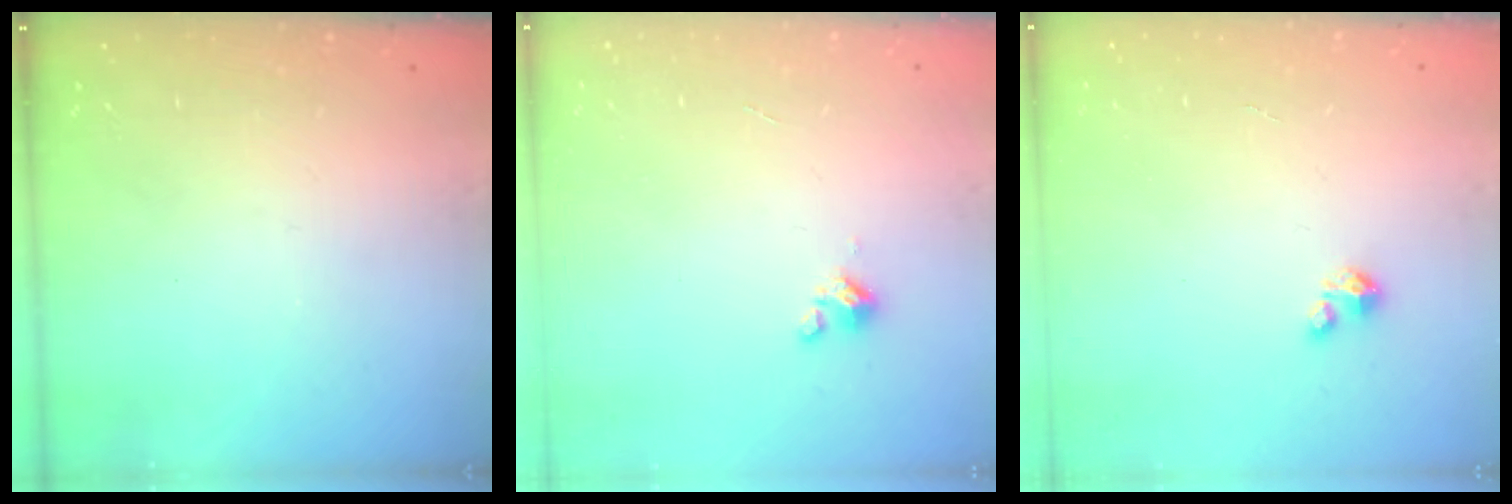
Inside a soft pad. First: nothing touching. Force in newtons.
{"total": 0.9, "press": 0.9, "slide": 0.2}
{"total": 2.0, "press": 2.0, "slide": 0.1}